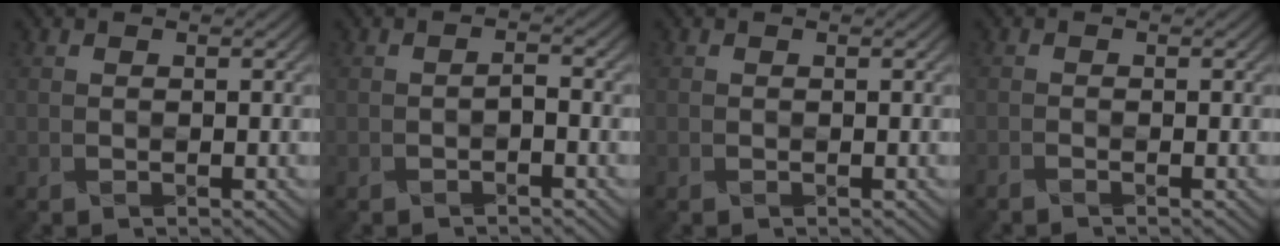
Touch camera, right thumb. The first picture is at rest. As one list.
[{"total": 0.9, "force": [-0.8, 0.0, 0.4], "torque": [-0.004, 0.006, -0.014]}, {"total": 0.0}, {"total": 0.8, "force": [-0.7, 0.1, 0.4], "torque": [-0.003, 0.005, -0.019]}]